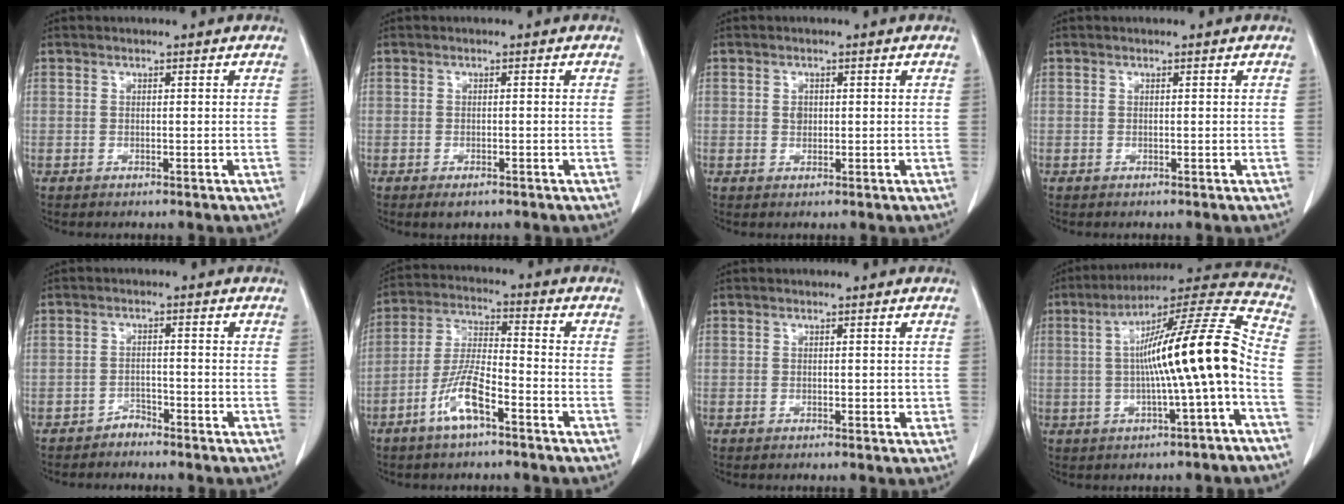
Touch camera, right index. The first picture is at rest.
{"total": 1.9, "force": [-1.3, 0.7, 1.2], "torque": [-0.016, -0.002, -0.014]}
{"total": 1.3, "force": [0.2, 1.1, 0.8], "torque": [-0.013, 0.001, 0.003]}
{"total": 0.0}
{"total": 1.8, "force": [-1.7, 0.6, 0.1], "torque": [0.003, 0.002, -0.029]}
{"total": 8.4, "force": [-4.6, 1.7, 6.9], "torque": [-0.145, 0.001, -0.090]}
{"total": 1.3, "force": [0.0, 0.8, 1.0], "torque": [-0.008, 0.001, 0.001]}
{"total": 16.0, "force": [-1.7, 0.1, 15.9], "torque": [-0.244, 0.029, -0.031]}